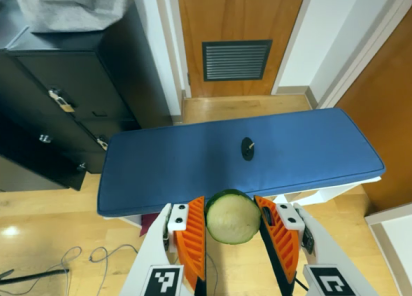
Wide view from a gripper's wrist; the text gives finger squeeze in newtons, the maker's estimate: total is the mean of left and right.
{"total": 6.7, "left": 6.8, "right": 6.7}